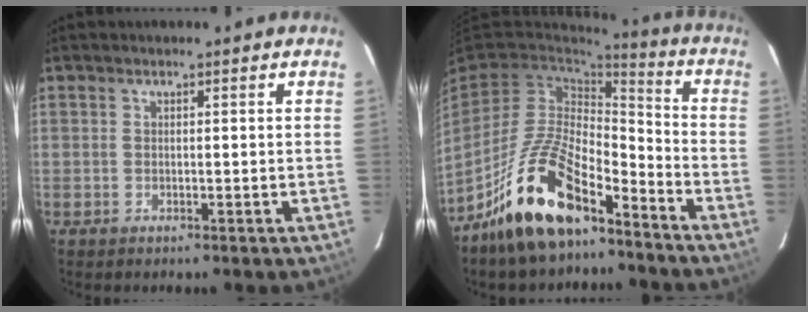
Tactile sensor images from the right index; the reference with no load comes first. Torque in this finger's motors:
{"motor_torque": [0.93, -0.88, 1.05, 0.21]}